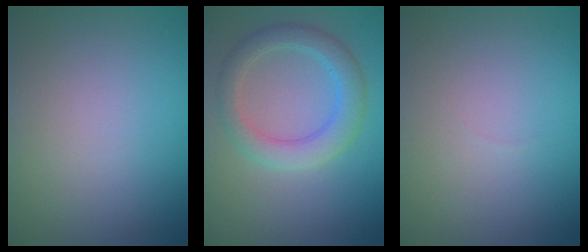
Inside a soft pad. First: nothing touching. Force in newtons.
{"total": 3.7, "press": 3.7, "slide": 0.3}
{"total": 0.0}